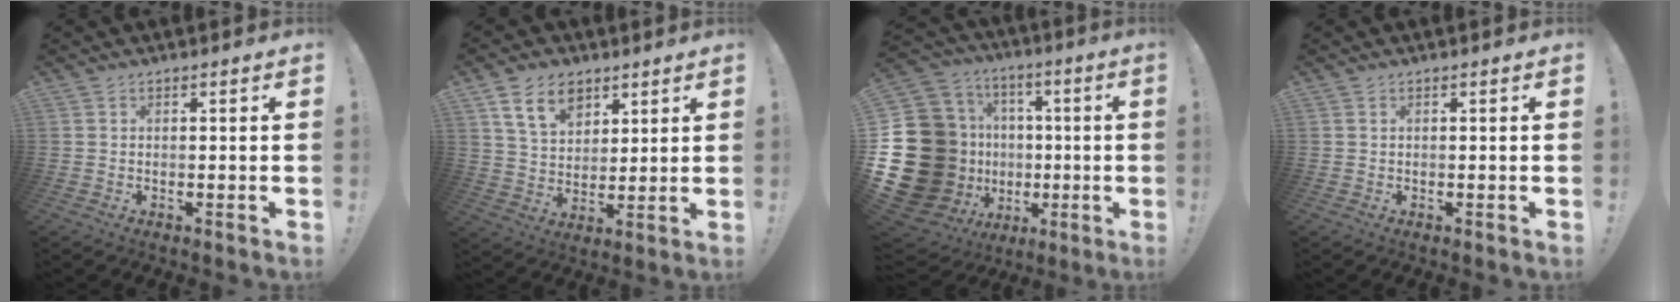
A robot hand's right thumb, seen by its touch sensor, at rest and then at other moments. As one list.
[{"total": 11.6, "force": [6.8, 7.7, 5.4], "torque": [-0.084, -0.025, 0.129]}, {"total": 26.7, "force": [-2.4, 21.6, 15.6], "torque": [-0.317, -0.011, 0.041]}, {"total": 0.0}]